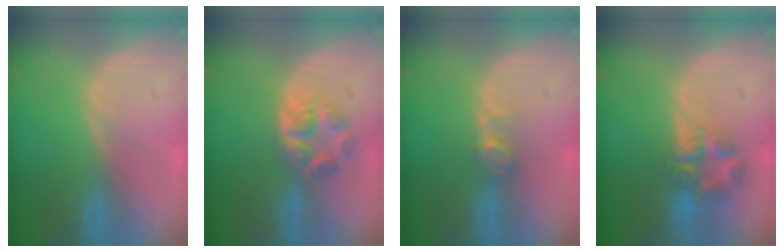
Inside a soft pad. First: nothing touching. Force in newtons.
{"total": 5.2, "press": 5.0, "slide": 1.4}
{"total": 2.8, "press": 2.8, "slide": 0.4}
{"total": 6.8, "press": 6.2, "slide": 2.9}